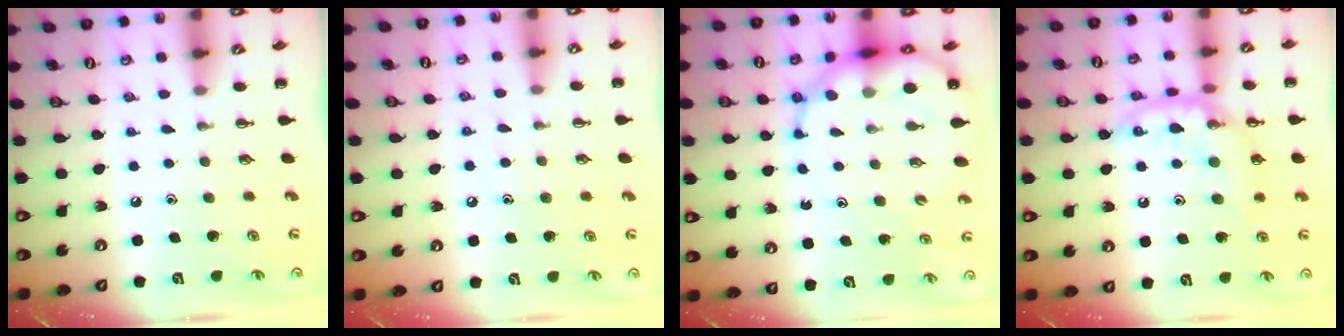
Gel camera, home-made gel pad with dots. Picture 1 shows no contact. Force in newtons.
{"total": 6.3, "press": 6.1, "slide": 1.7}
{"total": 13.3, "press": 12.8, "slide": 3.7}
{"total": 14.8, "press": 14.7, "slide": 1.3}